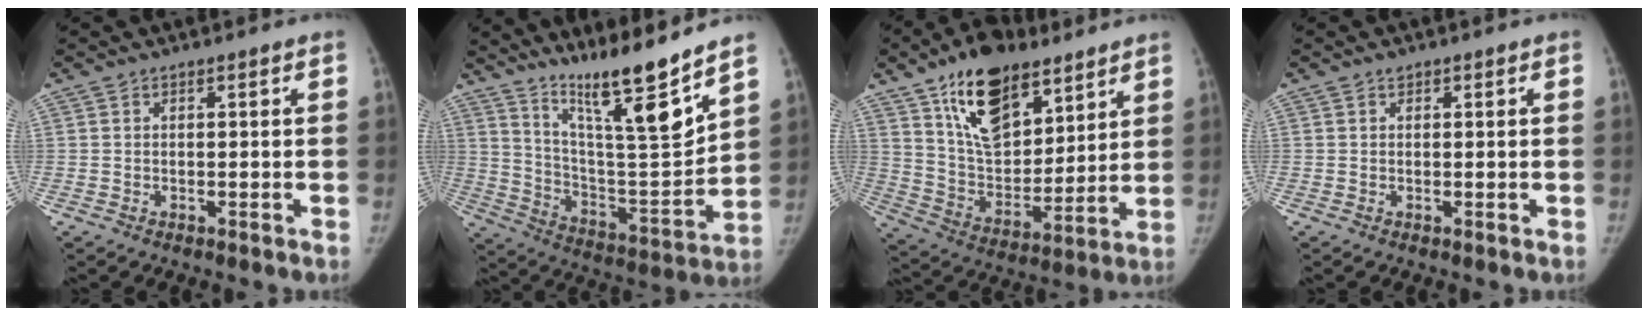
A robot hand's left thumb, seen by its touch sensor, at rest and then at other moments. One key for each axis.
{"total": 18.0, "fx": 13.7, "fy": 0.9, "fz": 11.6, "tx": -0.159, "ty": -0.098, "tz": 0.245}
{"total": 20.2, "fx": 12.0, "fy": 10.7, "fz": 12.3, "tx": -0.162, "ty": -0.055, "tz": 0.214}
{"total": 0.6, "fx": 0.5, "fy": 0.3, "fz": 0.1, "tx": 0.000, "ty": -0.002, "tz": 0.008}